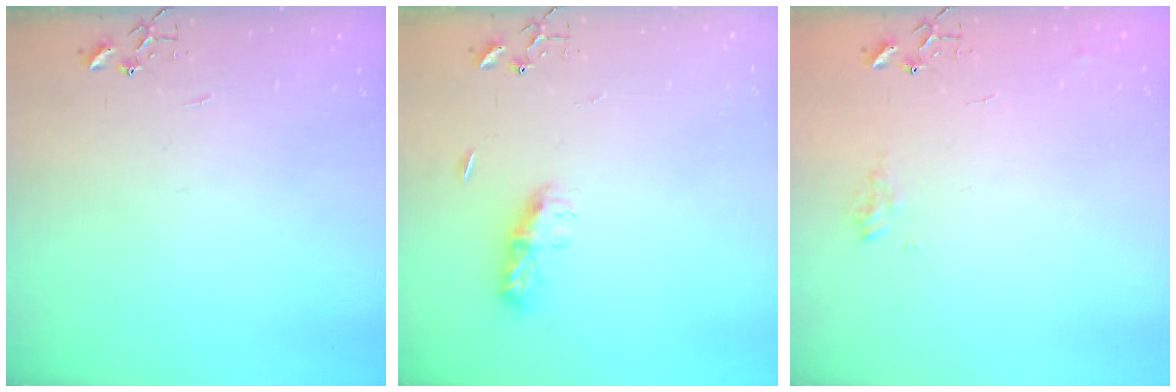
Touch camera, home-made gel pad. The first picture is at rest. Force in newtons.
{"total": 7.4, "press": 7.4, "slide": 0.4}
{"total": 7.7, "press": 7.7, "slide": 0.9}